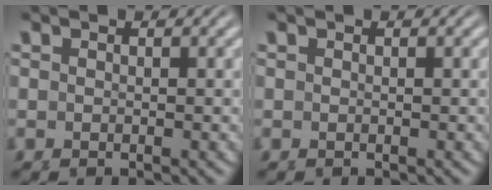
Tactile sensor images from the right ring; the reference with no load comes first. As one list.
[{"total": 0.0}]